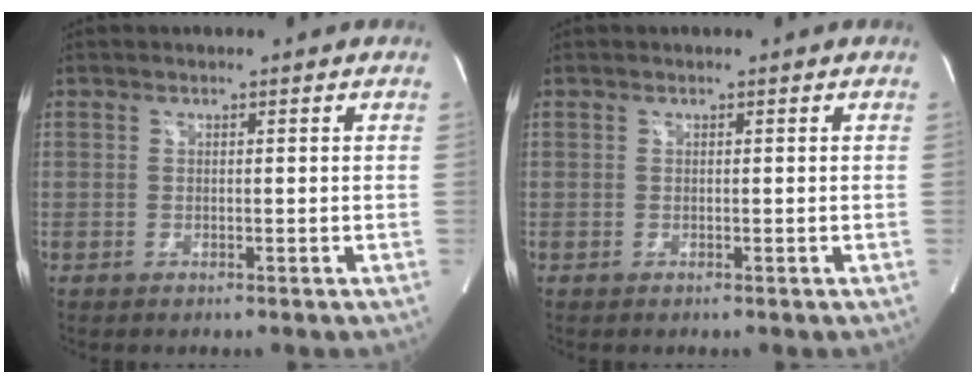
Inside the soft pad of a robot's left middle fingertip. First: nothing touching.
{"total": 0.0}